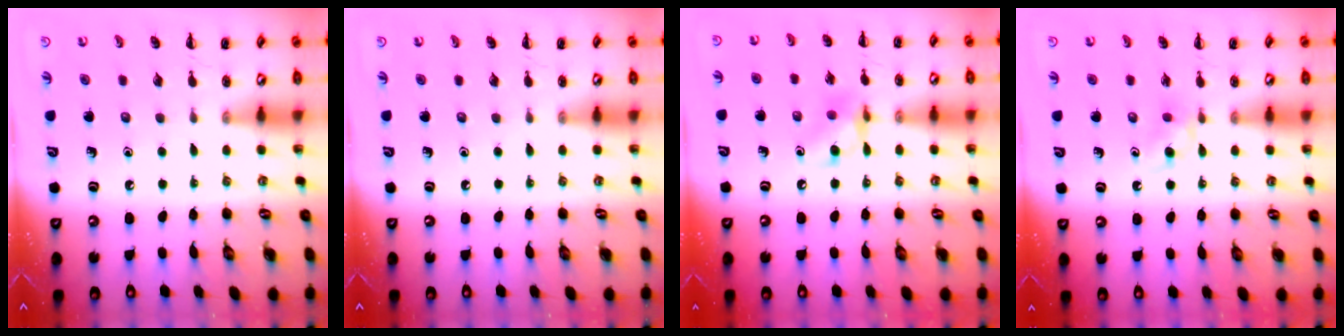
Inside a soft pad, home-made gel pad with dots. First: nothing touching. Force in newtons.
{"total": 0.0}
{"total": 8.7, "press": 8.6, "slide": 1.0}
{"total": 3.1, "press": 2.8, "slide": 1.3}